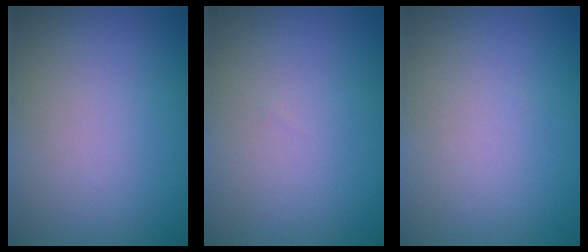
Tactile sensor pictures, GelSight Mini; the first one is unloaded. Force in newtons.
{"total": 0.0}
{"total": 0.0}